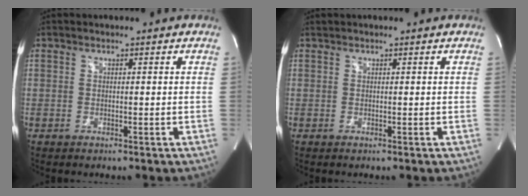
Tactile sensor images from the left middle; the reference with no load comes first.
{"total": 0.0}